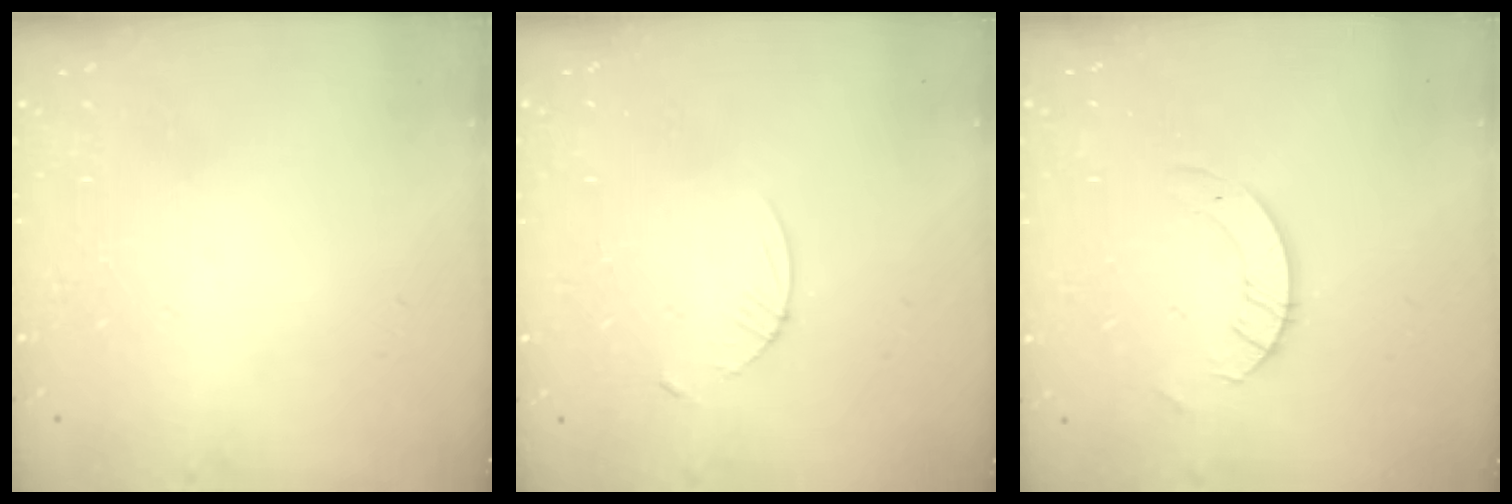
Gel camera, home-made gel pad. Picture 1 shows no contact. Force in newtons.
{"total": 3.8, "press": 3.8, "slide": 0.5}
{"total": 3.6, "press": 3.6, "slide": 0.4}